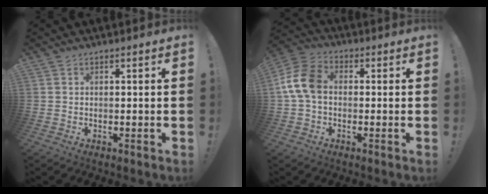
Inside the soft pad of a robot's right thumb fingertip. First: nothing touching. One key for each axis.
{"total": 11.3, "fx": 0.3, "fy": 7.5, "fz": 8.5, "tx": -0.163, "ty": 0.013, "tz": 0.012}